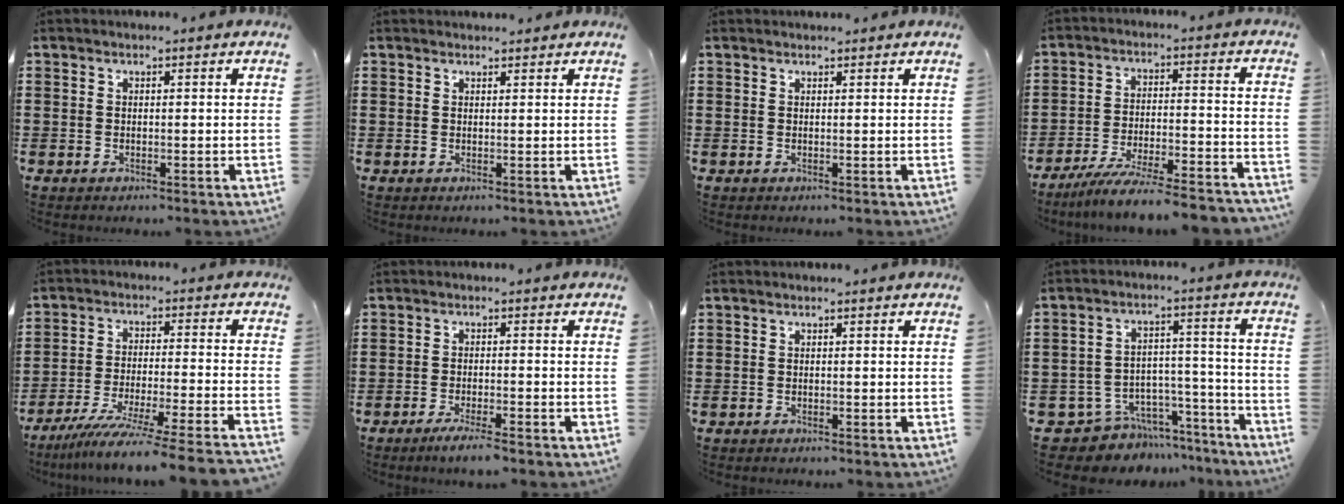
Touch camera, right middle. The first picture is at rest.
{"total": 0.9, "force": [0.9, 0.2, 0.1], "torque": [0.005, -0.002, 0.015]}
{"total": 0.6, "force": [0.6, 0.1, 0.0], "torque": [0.007, -0.003, 0.009]}
{"total": 8.1, "force": [-7.5, -0.2, 3.0], "torque": [-0.055, 0.000, -0.146]}
{"total": 9.4, "force": [-8.2, -0.9, 4.5], "torque": [-0.077, -0.013, -0.162]}
{"total": 3.4, "force": [-2.9, 0.0, 1.9], "torque": [-0.029, 0.000, -0.052]}
{"total": 0.8, "force": [-0.8, 0.2, 0.2], "torque": [-0.005, -0.001, -0.015]}
{"total": 6.8, "force": [-6.0, 3.2, 0.5], "torque": [-0.016, 0.016, -0.114]}